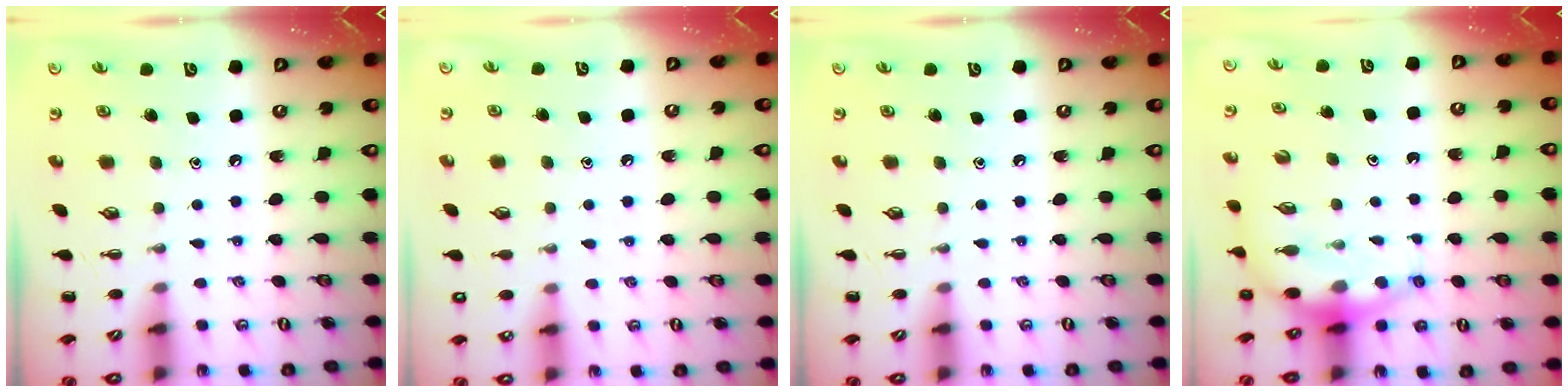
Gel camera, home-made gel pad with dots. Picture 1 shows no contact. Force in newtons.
{"total": 5.2, "press": 5.0, "slide": 1.5}
{"total": 0.0}
{"total": 6.8, "press": 6.7, "slide": 1.6}